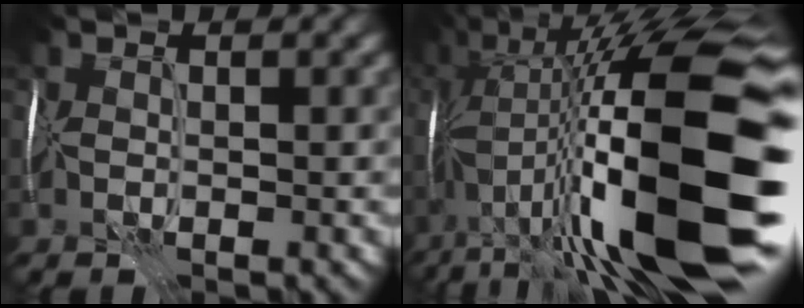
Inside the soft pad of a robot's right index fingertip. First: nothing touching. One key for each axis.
{"total": 19.4, "fx": -2.4, "fy": 5.6, "fz": 18.5, "tx": -0.317, "ty": 0.032, "tz": -0.051}